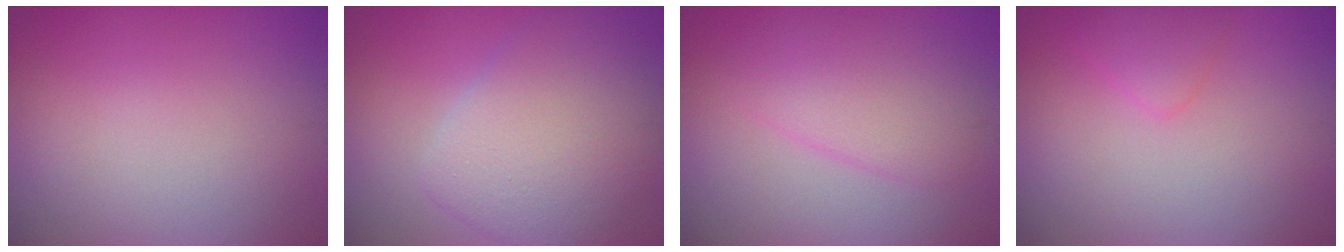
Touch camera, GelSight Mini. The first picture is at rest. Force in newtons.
{"total": 6.6, "press": 6.6, "slide": 0.2}
{"total": 3.6, "press": 3.6, "slide": 0.0}
{"total": 1.5, "press": 1.5, "slide": 0.1}